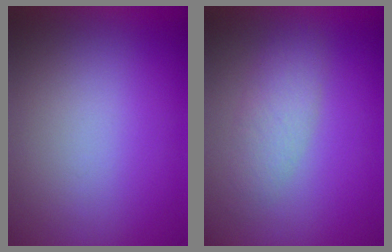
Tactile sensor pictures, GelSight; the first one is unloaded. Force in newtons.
{"total": 2.9}